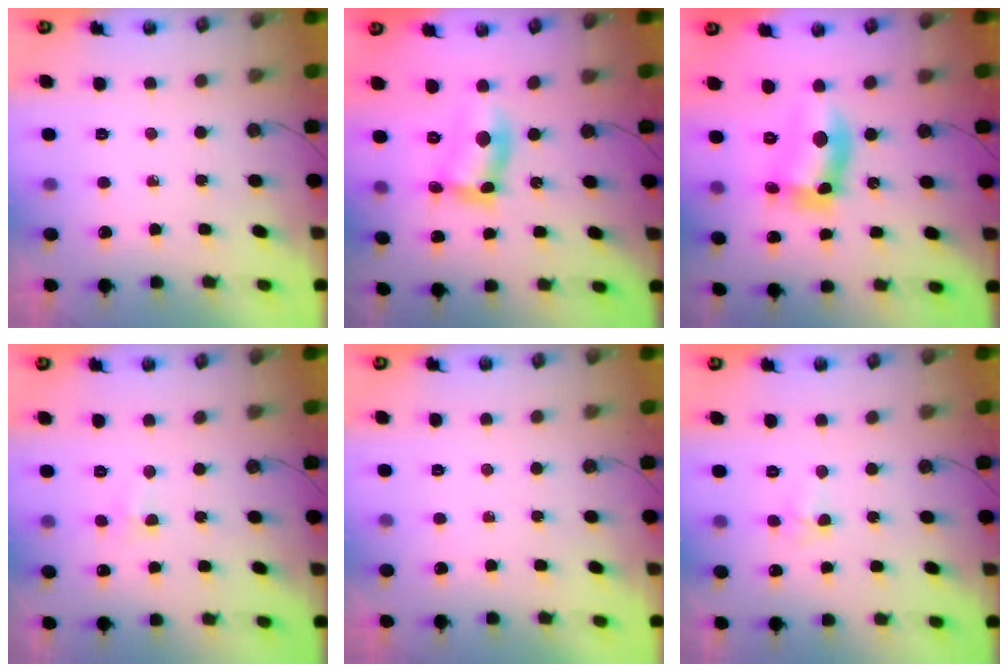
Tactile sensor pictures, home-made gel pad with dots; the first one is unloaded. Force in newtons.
{"total": 9.3, "press": 9.3, "slide": 0.9}
{"total": 10.9, "press": 10.9, "slide": 0.7}
{"total": 2.4, "press": 2.4, "slide": 0.5}
{"total": 0.0}
{"total": 3.7, "press": 3.6, "slide": 0.8}